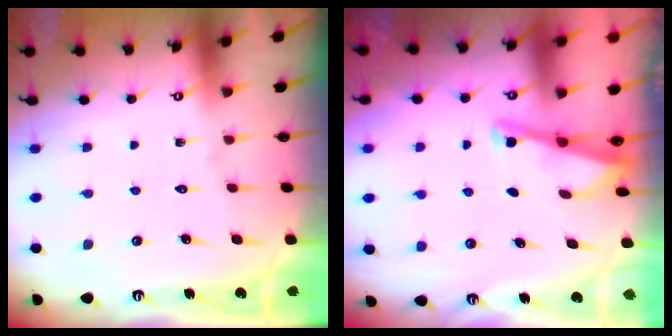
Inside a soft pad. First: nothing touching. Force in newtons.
{"total": 3.5, "press": 3.4, "slide": 0.3}